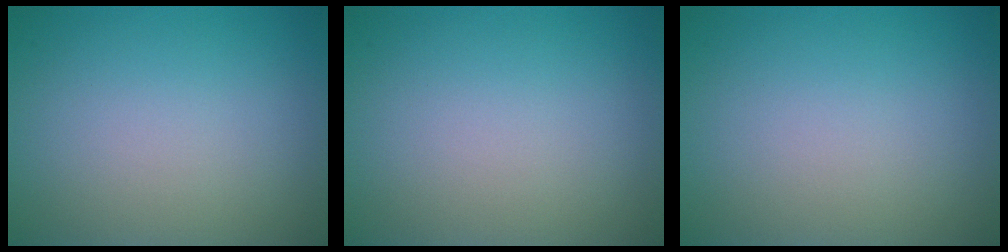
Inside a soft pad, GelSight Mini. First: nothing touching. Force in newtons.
{"total": 0.0}
{"total": 0.0}